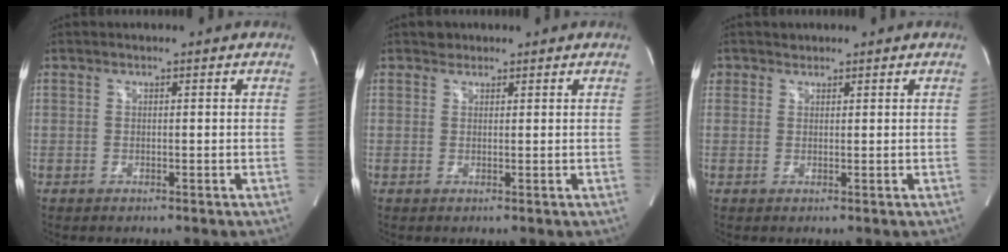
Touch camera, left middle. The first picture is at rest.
{"total": 1.1, "force": [0.9, 0.7, -0.1], "torque": [0.002, 0.003, 0.010]}
{"total": 1.4, "force": [1.0, 1.0, -0.1], "torque": [0.007, 0.005, 0.014]}